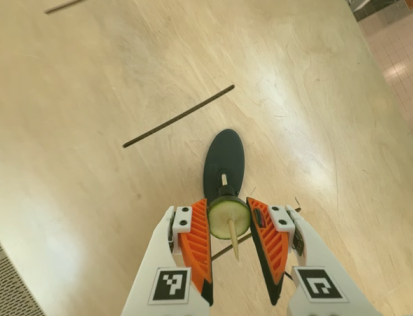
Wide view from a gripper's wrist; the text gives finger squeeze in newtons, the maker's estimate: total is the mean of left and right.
{"total": 7.6, "left": 7.7, "right": 7.6}